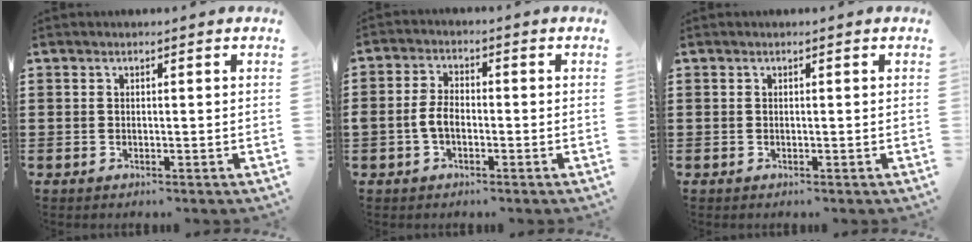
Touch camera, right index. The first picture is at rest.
{"total": 3.9, "force": [-1.2, 2.3, 2.9], "torque": [-0.075, -0.002, -0.029]}
{"total": 0.0}